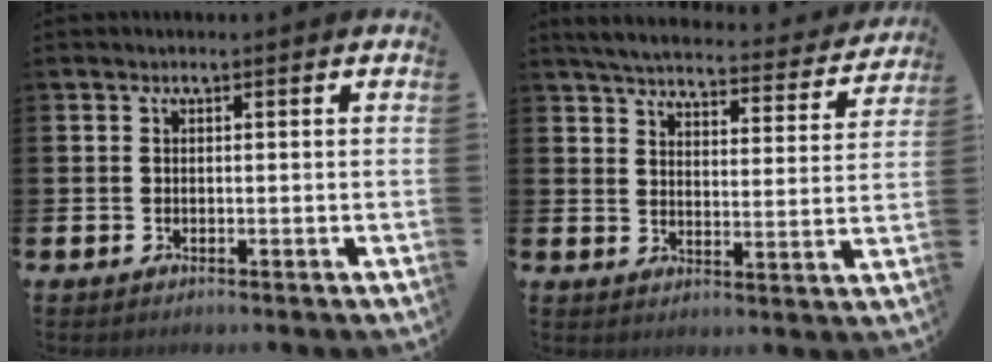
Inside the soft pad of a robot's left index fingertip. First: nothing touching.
{"total": 4.8, "force": [4.5, 0.9, 1.4], "torque": [-0.043, -0.038, 0.073]}